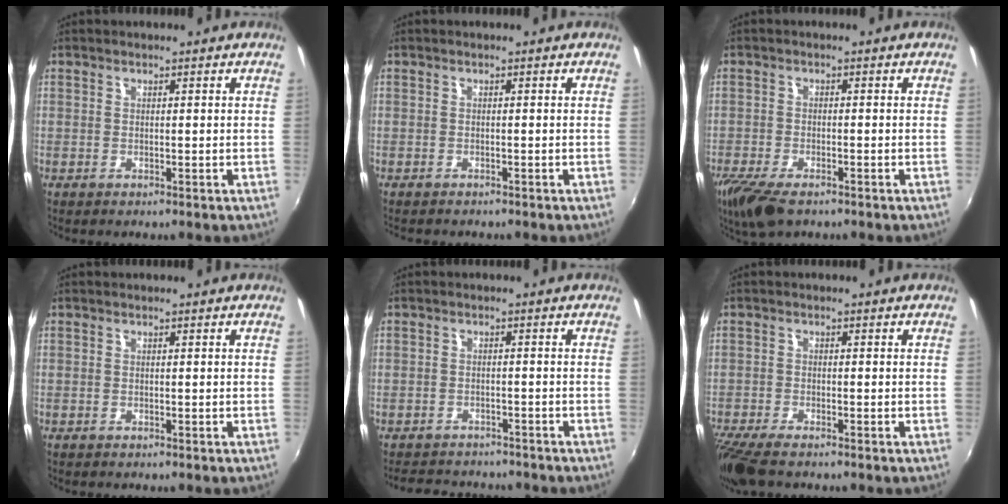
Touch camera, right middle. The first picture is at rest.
{"total": 1.7, "force": [-1.6, 0.1, 0.5], "torque": [-0.017, -0.010, -0.022]}
{"total": 8.9, "force": [-6.4, 3.1, 5.3], "torque": [-0.129, -0.035, -0.119]}
{"total": 0.0}
{"total": 7.7, "force": [-6.7, 3.2, 2.0], "torque": [-0.055, 0.014, -0.097]}
{"total": 7.6, "force": [-6.1, 1.6, 4.3], "torque": [-0.111, -0.041, -0.114]}